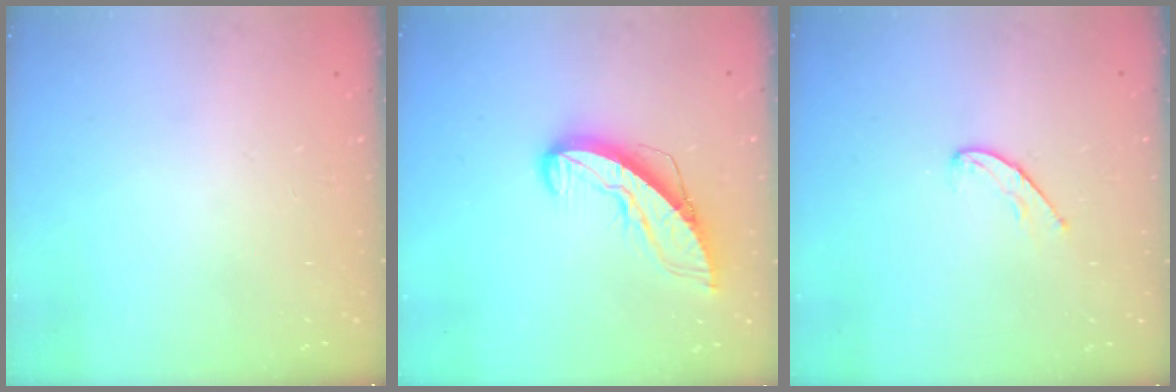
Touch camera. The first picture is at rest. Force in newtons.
{"total": 9.0, "press": 9.0, "slide": 0.9}
{"total": 6.5, "press": 6.4, "slide": 0.6}